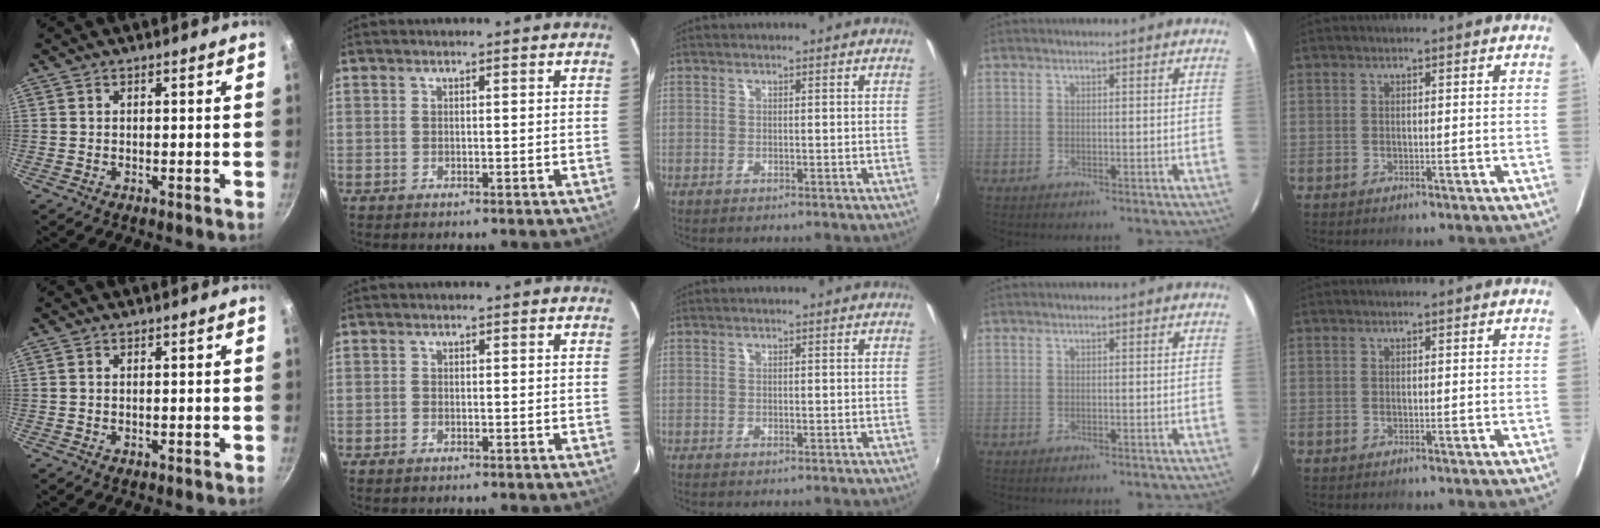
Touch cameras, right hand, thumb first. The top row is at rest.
{"thumb": {"total": 0.5, "force": [0.0, 0.3, 0.4], "torque": [-0.007, 0.000, 0.000]}, "index": {"total": 0.6, "force": [-0.5, 0.3, 0.2], "torque": [-0.006, -0.001, -0.011]}}